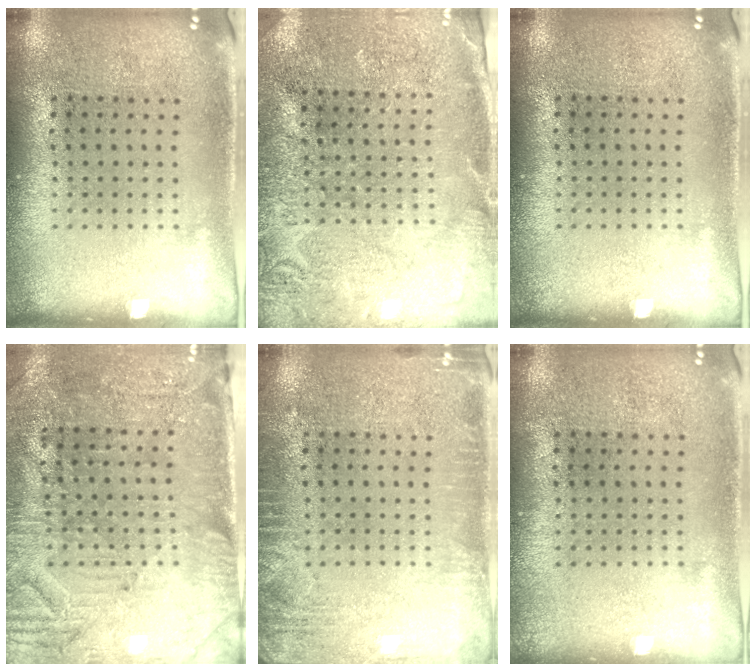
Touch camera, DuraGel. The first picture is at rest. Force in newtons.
{"total": 2.7, "press": 2.7, "slide": 0.2}
{"total": 0.0}
{"total": 3.3, "press": 3.0, "slide": 1.3}
{"total": 2.7, "press": 2.7, "slide": 0.4}
{"total": 0.0}